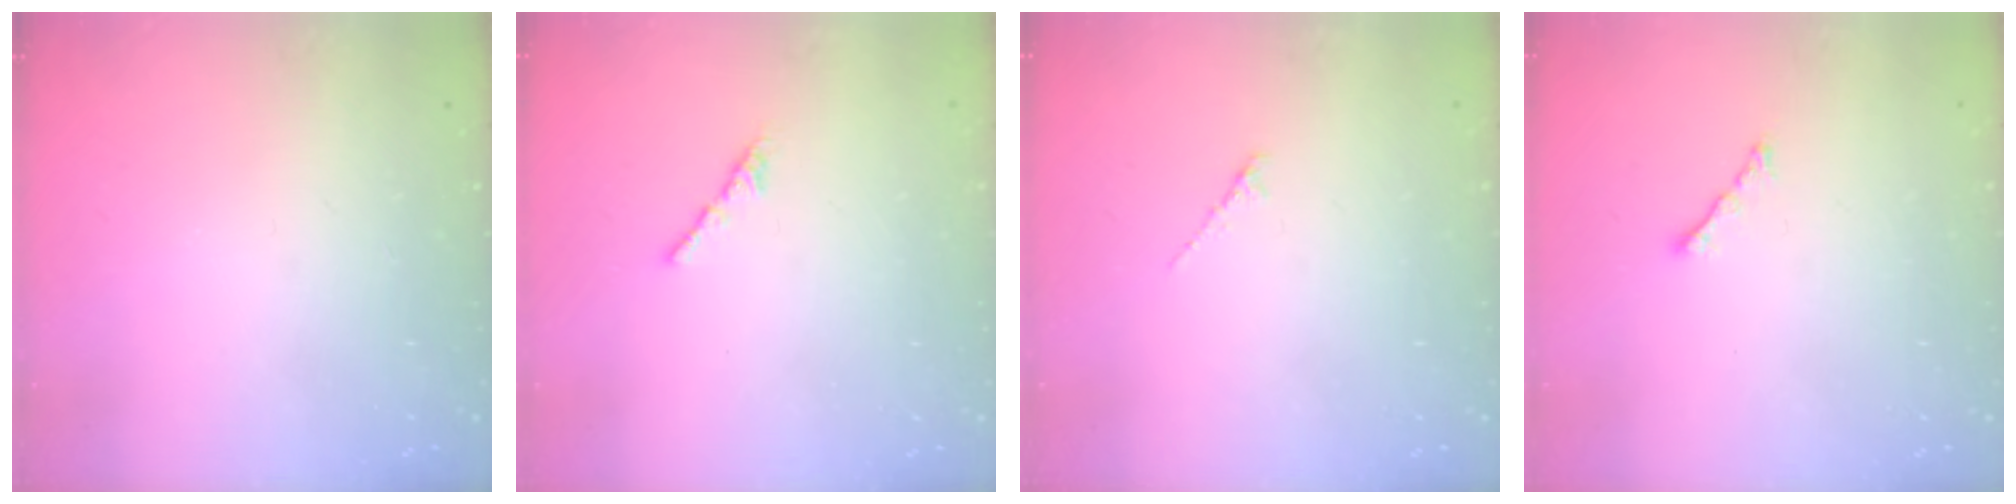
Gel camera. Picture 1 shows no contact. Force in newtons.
{"total": 2.1, "press": 2.0, "slide": 0.7}
{"total": 1.2, "press": 1.1, "slide": 0.4}
{"total": 2.3, "press": 2.2, "slide": 0.7}